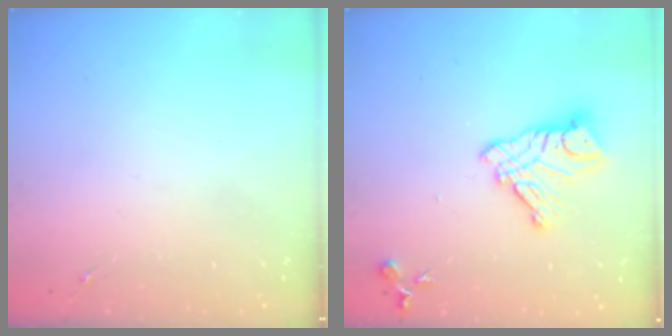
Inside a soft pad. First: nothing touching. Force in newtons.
{"total": 12.8, "press": 12.7, "slide": 1.0}